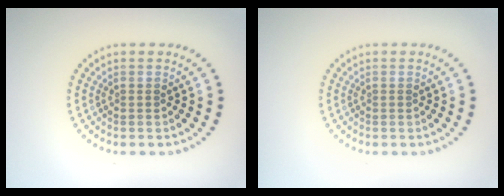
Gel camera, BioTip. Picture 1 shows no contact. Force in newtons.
{"total": 0.0}